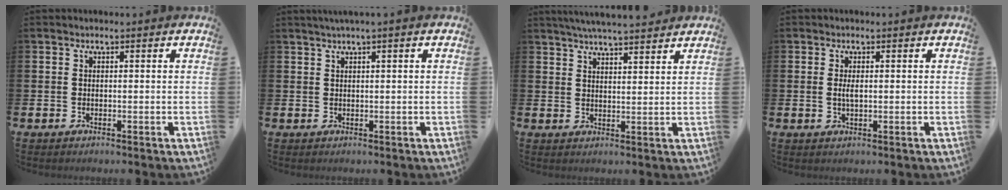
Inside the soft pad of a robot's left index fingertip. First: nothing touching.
{"total": 1.4, "force": [1.0, -0.2, 0.9], "torque": [-0.018, 0.001, 0.018]}
{"total": 4.9, "force": [4.8, -0.1, 1.0], "torque": [-0.025, -0.022, 0.086]}
{"total": 1.7, "force": [0.1, 0.6, 1.6], "torque": [-0.028, 0.003, -0.001]}